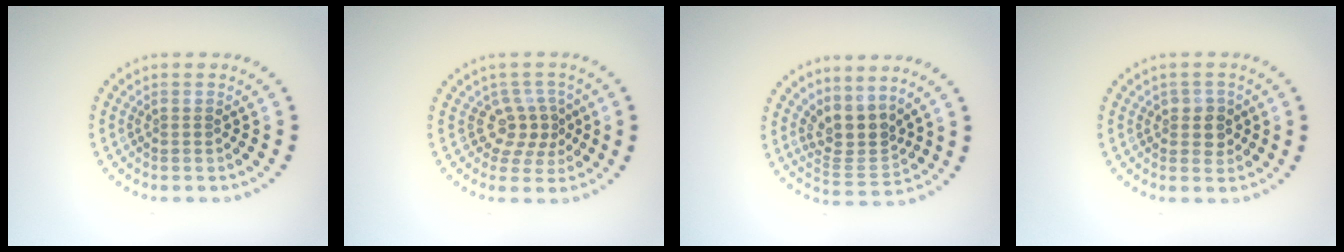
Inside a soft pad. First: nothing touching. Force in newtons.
{"total": 2.8, "press": 2.1, "slide": 1.9}
{"total": 3.4, "press": 2.6, "slide": 2.2}
{"total": 2.0, "press": 1.8, "slide": 0.7}